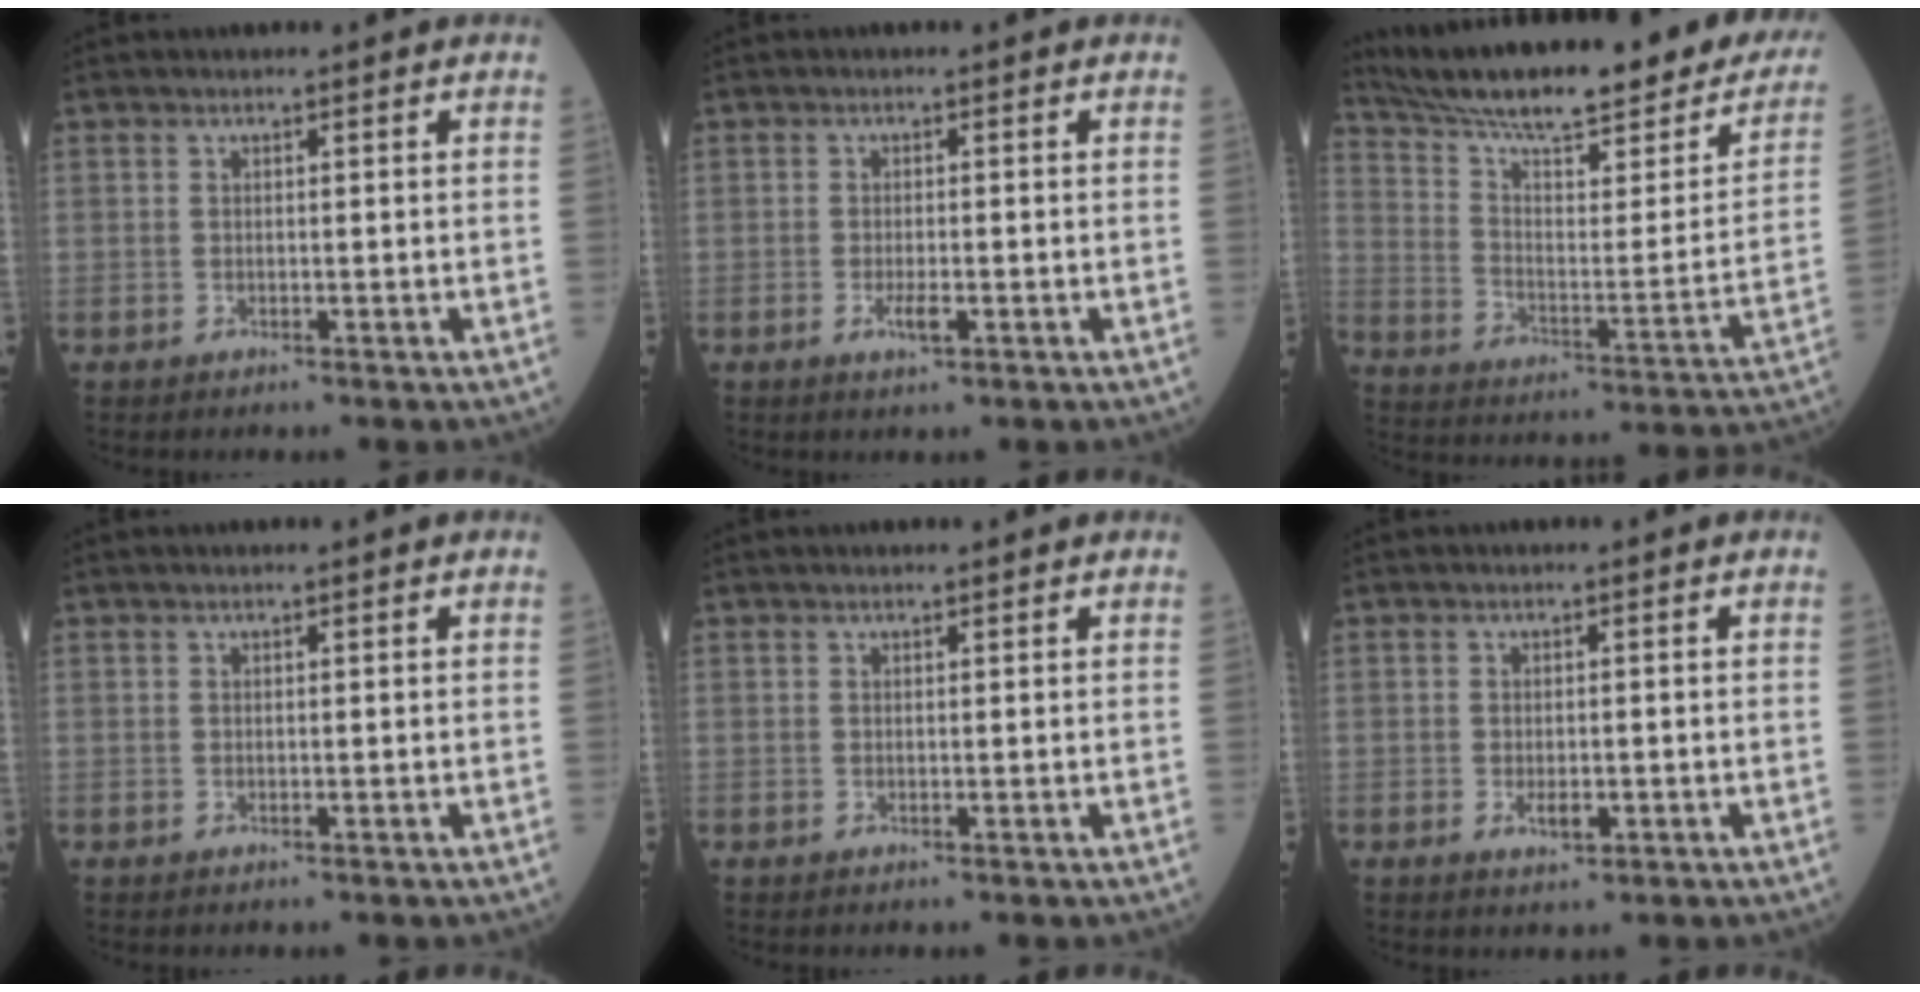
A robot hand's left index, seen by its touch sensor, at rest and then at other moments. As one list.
[{"total": 2.0, "force": [-0.7, 0.5, 1.8], "torque": [-0.036, -0.003, -0.010]}, {"total": 28.9, "force": [23.9, 4.6, 15.5], "torque": [-0.242, -0.041, 0.324]}, {"total": 1.1, "force": [0.9, -0.1, 0.6], "torque": [-0.010, 0.011, 0.017]}, {"total": 2.3, "force": [2.0, 0.3, 1.0], "torque": [-0.011, 0.020, 0.026]}, {"total": 1.9, "force": [-0.4, 0.9, 1.6], "torque": [-0.031, -0.003, -0.003]}]